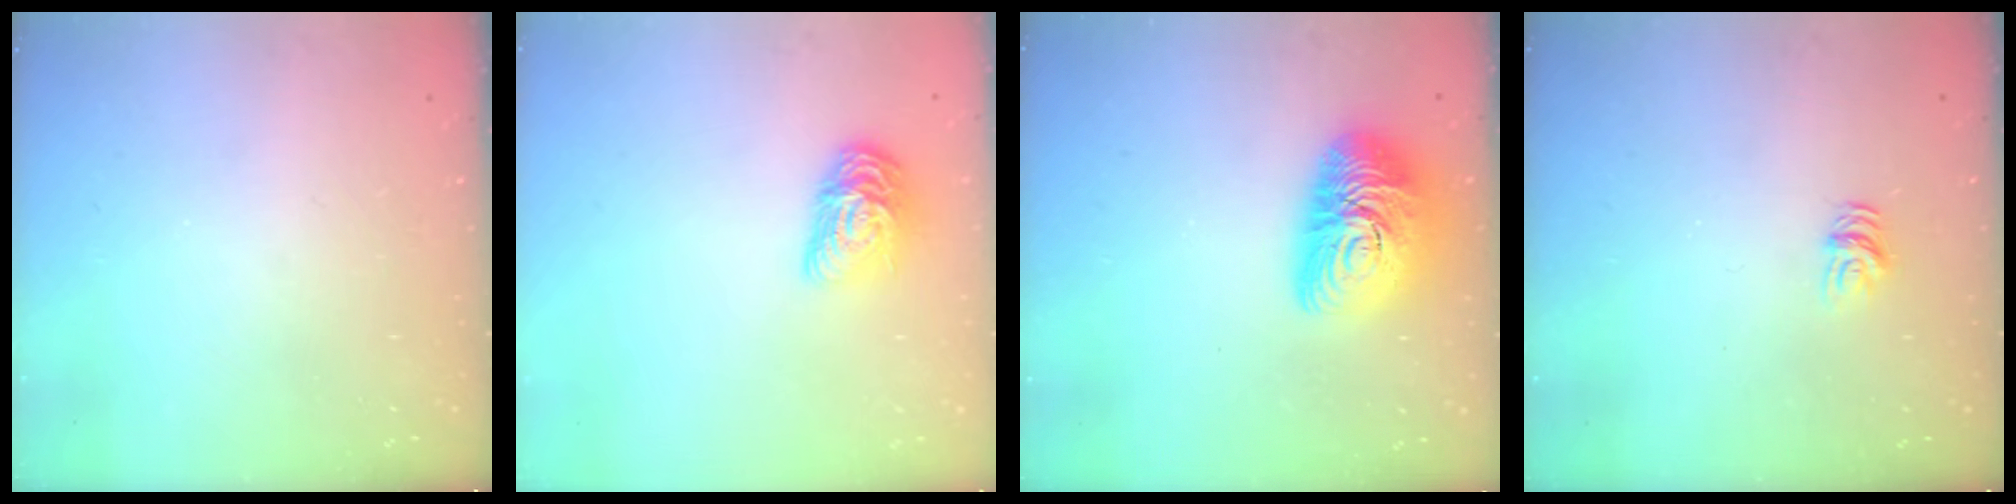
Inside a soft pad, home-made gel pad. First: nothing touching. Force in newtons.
{"total": 11.2, "press": 11.2, "slide": 0.4}
{"total": 14.6, "press": 14.6, "slide": 1.0}
{"total": 6.2, "press": 6.2, "slide": 0.3}